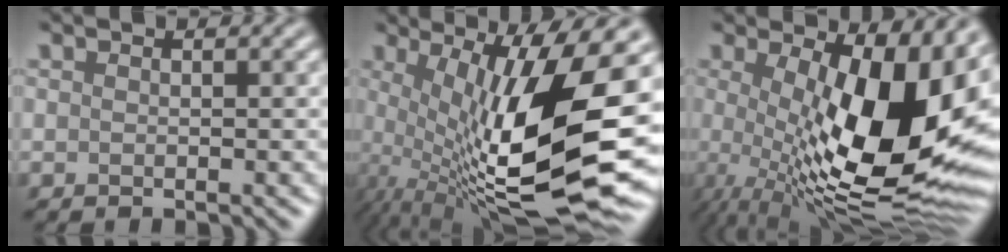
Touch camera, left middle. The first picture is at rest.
{"total": 16.1, "force": [-0.9, 5.1, 15.2], "torque": [-0.245, -0.010, -0.008]}
{"total": 15.9, "force": [0.3, 6.2, 14.6], "torque": [-0.190, -0.014, 0.007]}